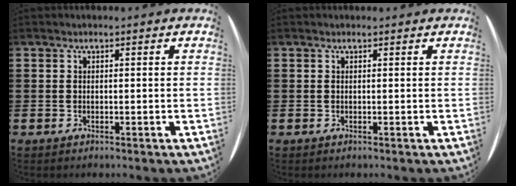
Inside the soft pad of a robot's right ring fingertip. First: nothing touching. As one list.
[{"total": 0.0}]